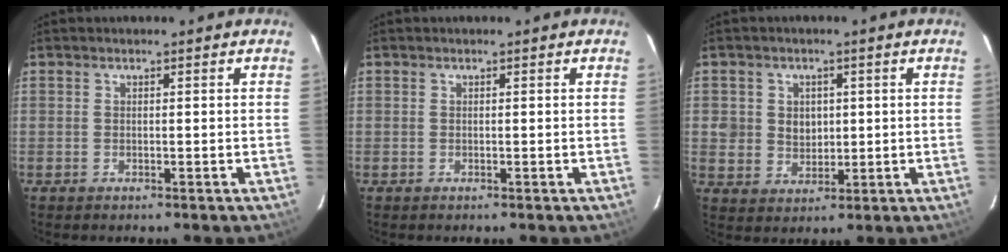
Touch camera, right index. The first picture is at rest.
{"total": 0.0}
{"total": 5.6, "force": [0.9, 5.1, 1.9], "torque": [-0.039, 0.009, 0.023]}